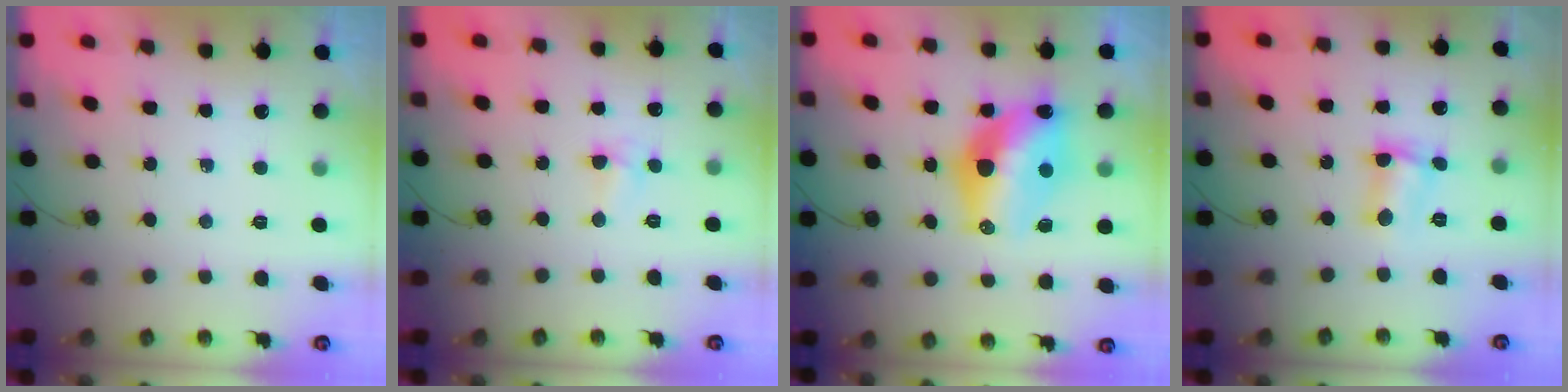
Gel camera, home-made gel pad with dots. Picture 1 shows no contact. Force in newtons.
{"total": 5.0, "press": 5.0, "slide": 0.6}
{"total": 15.3, "press": 15.0, "slide": 2.8}
{"total": 4.1, "press": 3.9, "slide": 1.1}